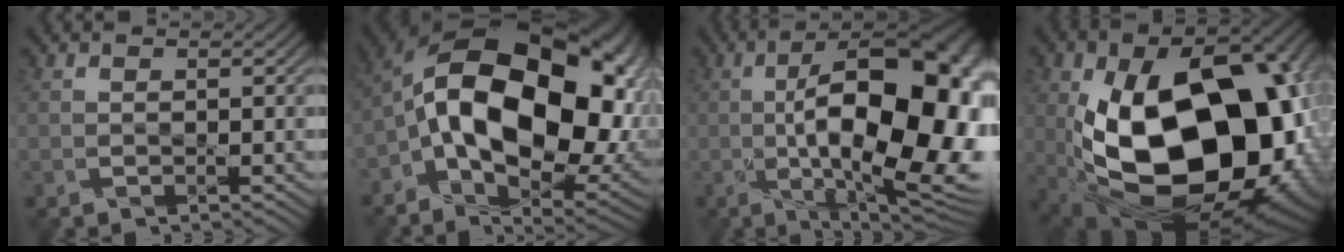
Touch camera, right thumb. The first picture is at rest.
{"total": 21.2, "force": [0.0, 12.7, 17.0], "torque": [-0.302, -0.023, 0.021]}
{"total": 20.1, "force": [-1.0, 8.4, 18.2], "torque": [-0.277, 0.006, -0.020]}
{"total": 22.6, "force": [-2.1, 14.9, 16.9], "torque": [-0.329, -0.076, 0.017]}